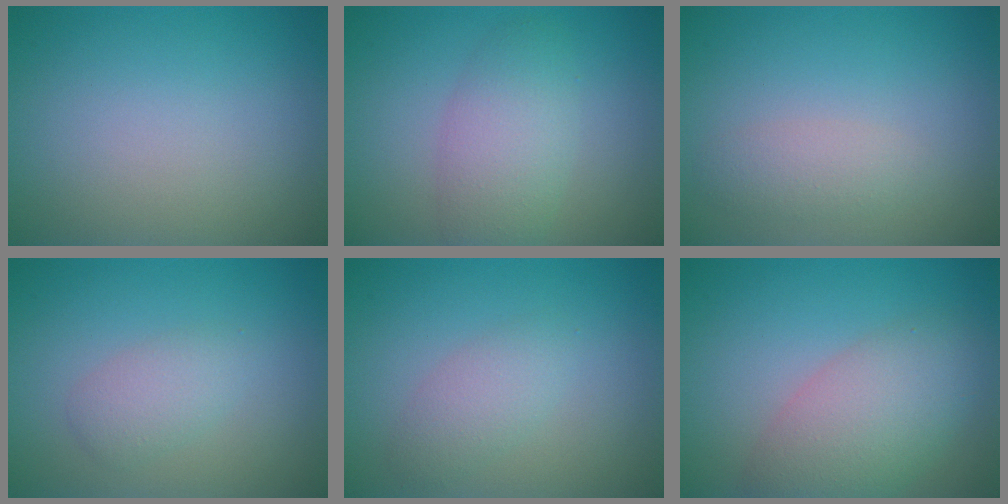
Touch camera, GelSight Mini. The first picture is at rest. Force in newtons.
{"total": 4.0, "press": 4.0, "slide": 0.2}
{"total": 1.8, "press": 1.8, "slide": 0.0}
{"total": 2.0, "press": 2.0, "slide": 0.0}
{"total": 2.1, "press": 2.1, "slide": 0.1}
{"total": 5.7, "press": 5.7, "slide": 0.3}